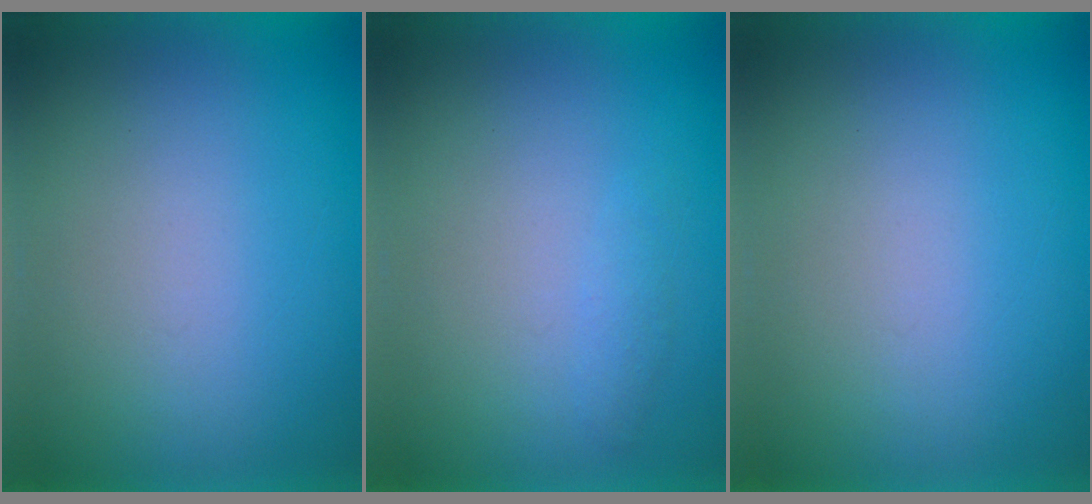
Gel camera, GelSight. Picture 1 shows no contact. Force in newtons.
{"total": 1.4}
{"total": 0.0}